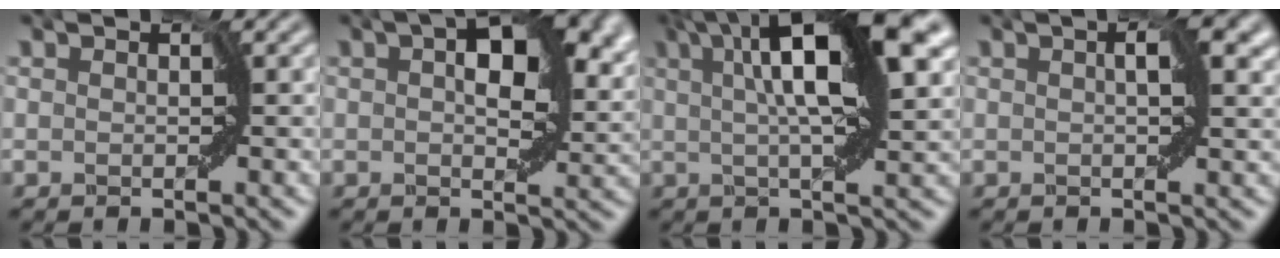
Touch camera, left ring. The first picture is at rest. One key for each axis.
{"total": 8.0, "fx": 2.7, "fy": 4.0, "fz": 6.4, "tx": -0.086, "ty": 0.008, "tz": 0.032}
{"total": 11.3, "fx": 4.5, "fy": 2.8, "fz": 10.0, "tx": -0.144, "ty": 0.013, "tz": 0.064}
{"total": 3.5, "fx": 0.8, "fy": 1.1, "fz": 3.2, "tx": -0.055, "ty": 0.003, "tz": 0.007}